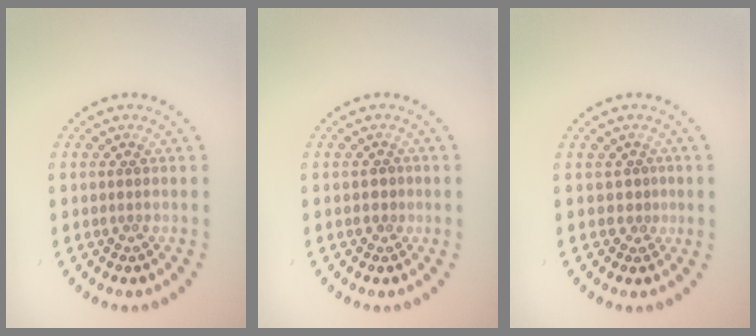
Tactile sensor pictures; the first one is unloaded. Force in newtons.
{"total": 0.8, "press": 0.8, "slide": 0.2}
{"total": 1.0, "press": 0.5, "slide": 0.8}